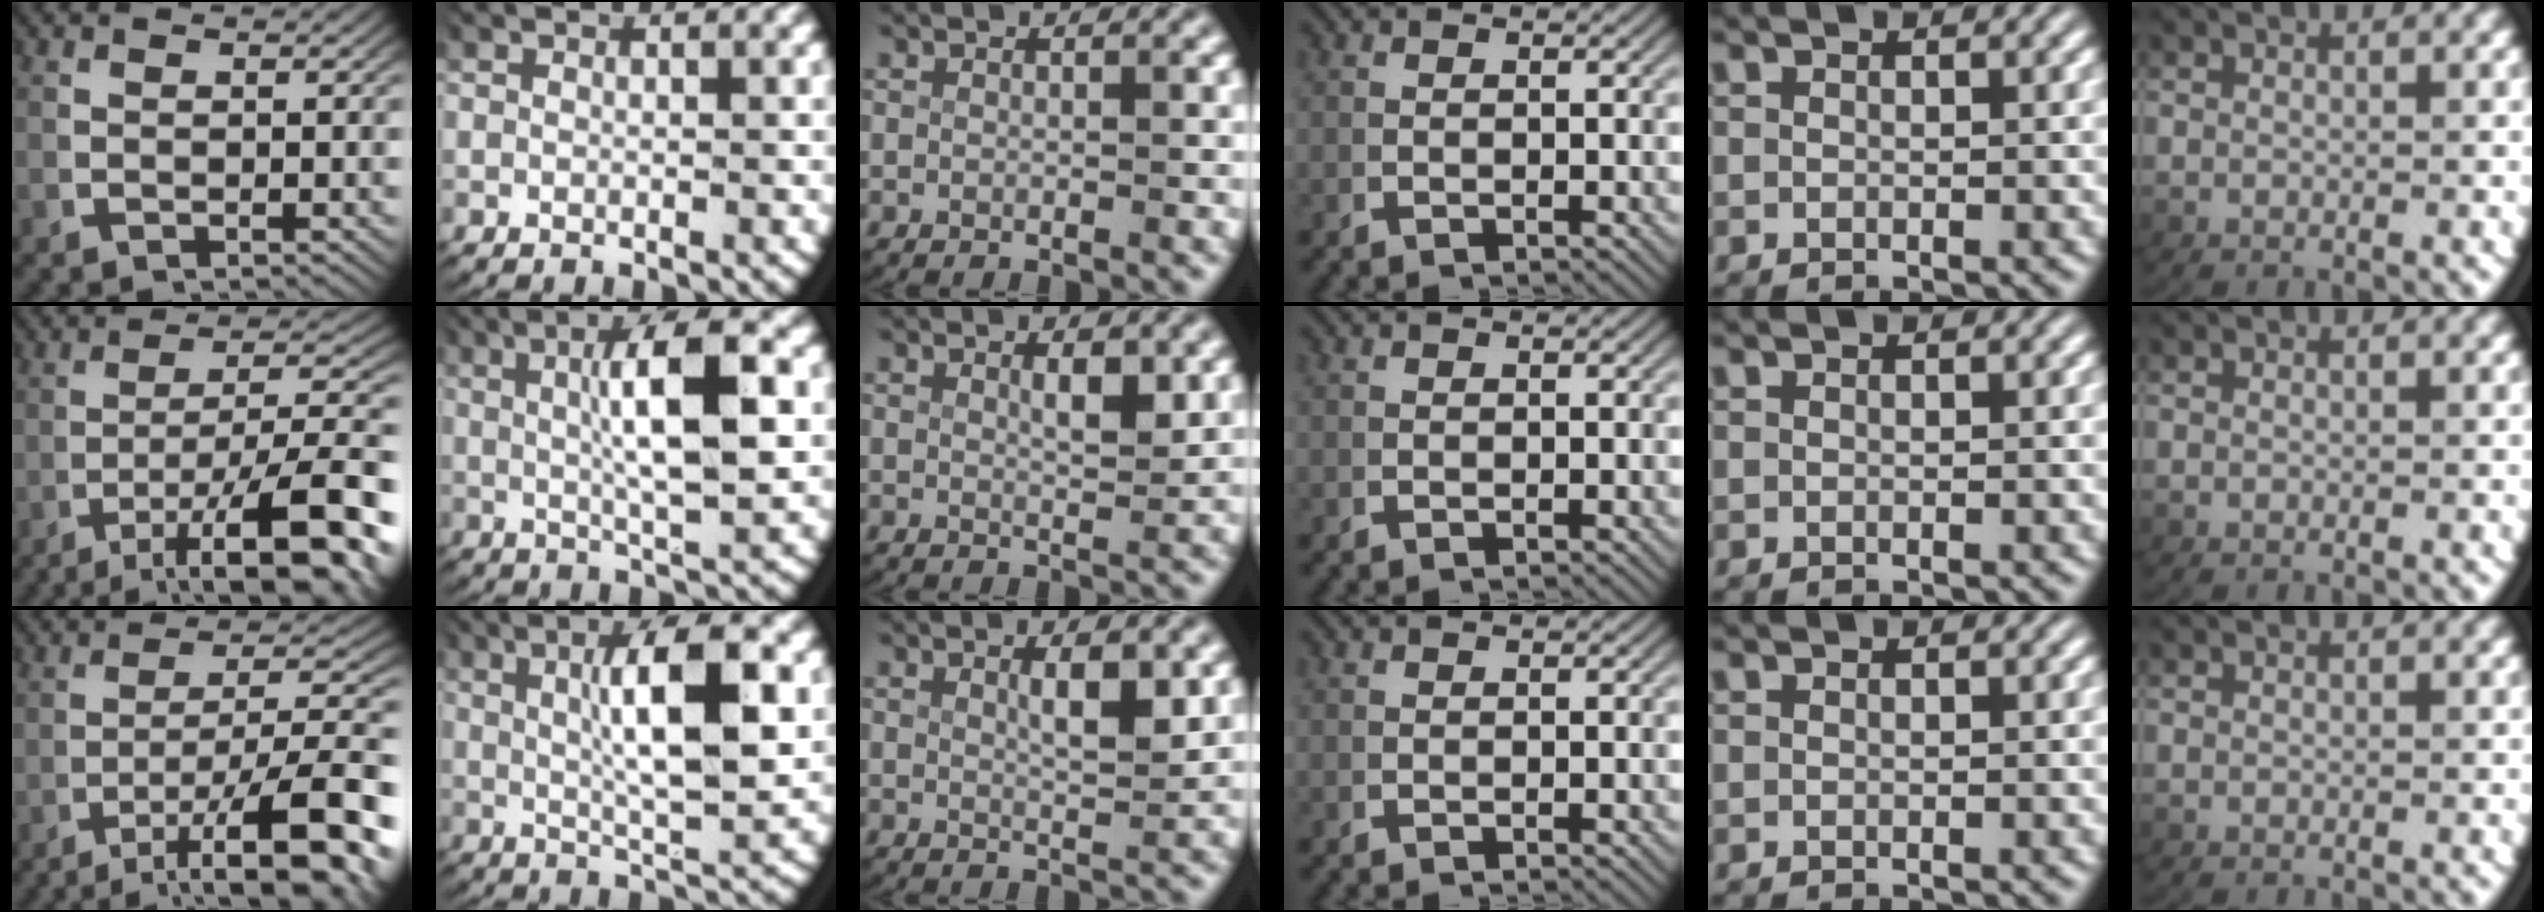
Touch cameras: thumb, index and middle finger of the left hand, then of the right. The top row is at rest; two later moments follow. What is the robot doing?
{"motion": "lift_and_place", "object": "plastic wrap"}